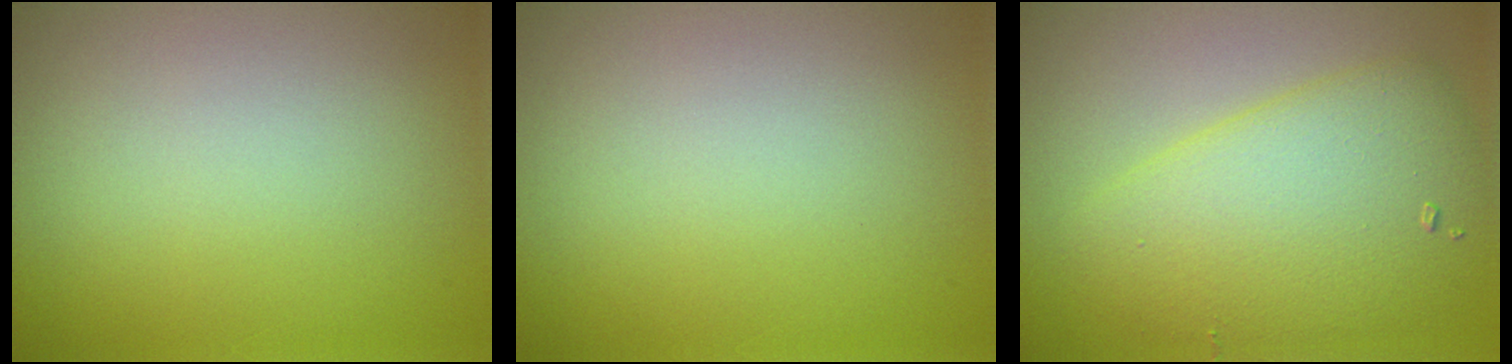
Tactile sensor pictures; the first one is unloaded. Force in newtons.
{"total": 0.0}
{"total": 6.7, "press": 6.7, "slide": 0.1}